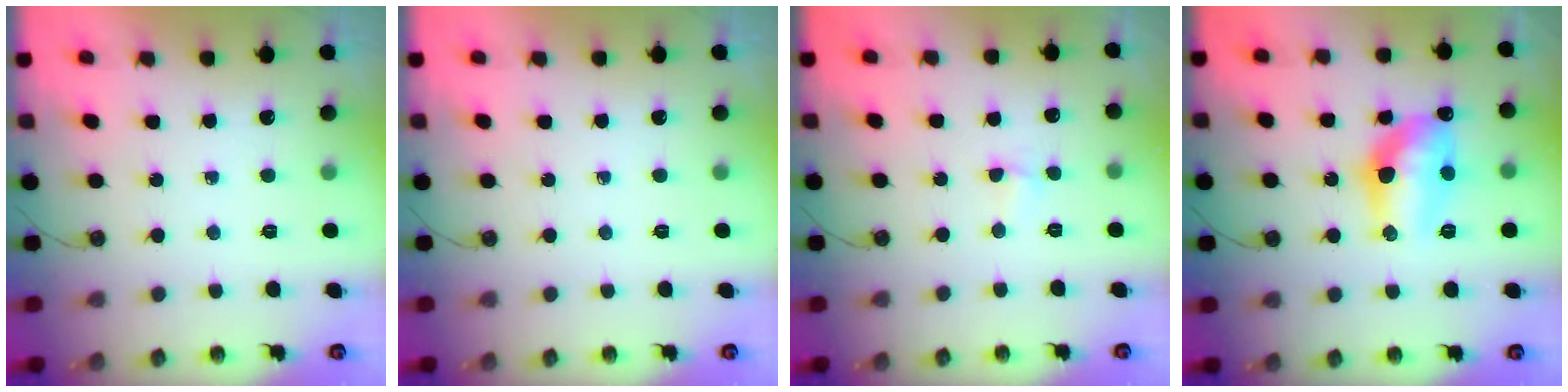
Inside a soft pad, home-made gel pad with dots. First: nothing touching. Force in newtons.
{"total": 0.0}
{"total": 2.0, "press": 1.9, "slide": 0.5}
{"total": 15.2, "press": 14.6, "slide": 4.3}